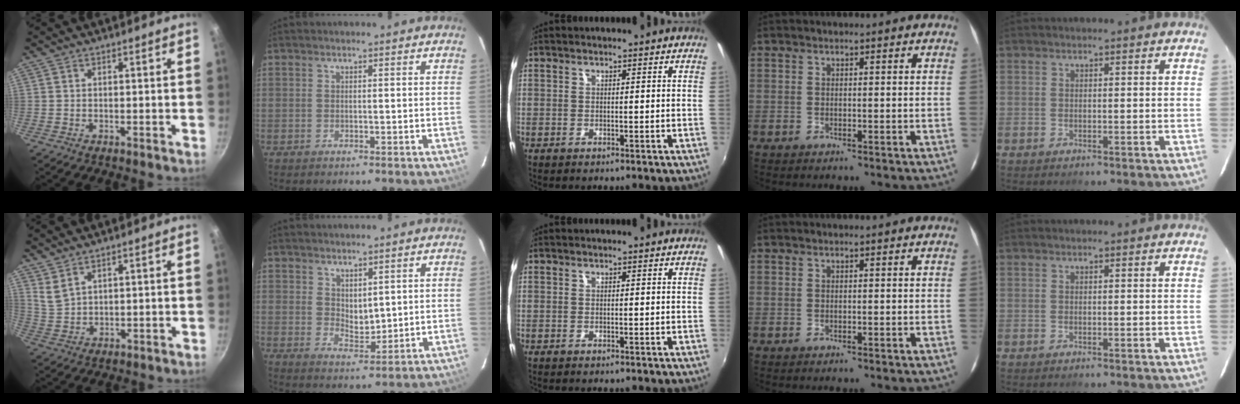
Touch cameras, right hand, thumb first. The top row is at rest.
{"thumb": {"total": 3.2, "force": [2.5, 1.4, 1.5], "torque": [-0.026, -0.014, 0.061]}, "index": {"total": 4.2, "force": [2.6, 2.4, 2.2], "torque": [-0.031, -0.002, 0.052]}}